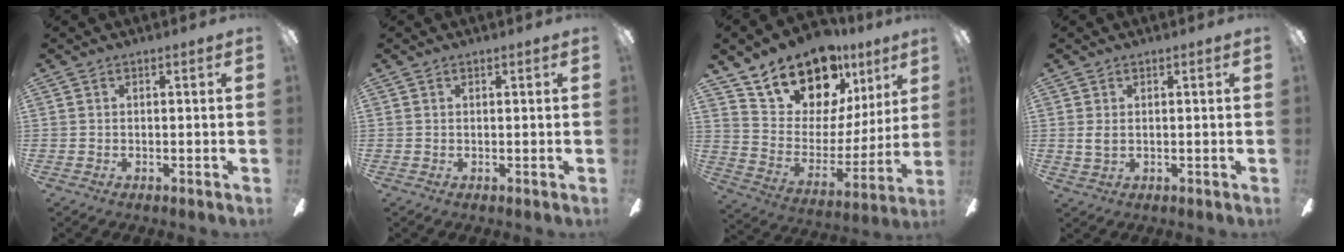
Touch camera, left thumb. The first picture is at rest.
{"total": 0.5, "force": [0.4, 0.2, 0.3], "torque": [-0.006, 0.003, 0.006]}
{"total": 19.6, "force": [15.5, 10.0, 6.7], "torque": [-0.126, -0.112, 0.286]}
{"total": 2.1, "force": [0.6, 1.2, 1.6], "torque": [-0.040, 0.000, 0.007]}